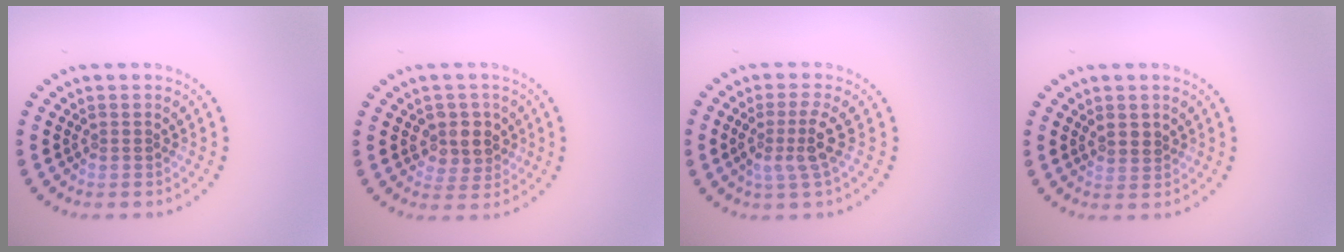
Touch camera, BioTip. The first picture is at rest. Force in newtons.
{"total": 2.9, "press": 2.6, "slide": 1.2}
{"total": 2.9, "press": 2.1, "slide": 2.0}
{"total": 1.0, "press": 0.8, "slide": 0.5}